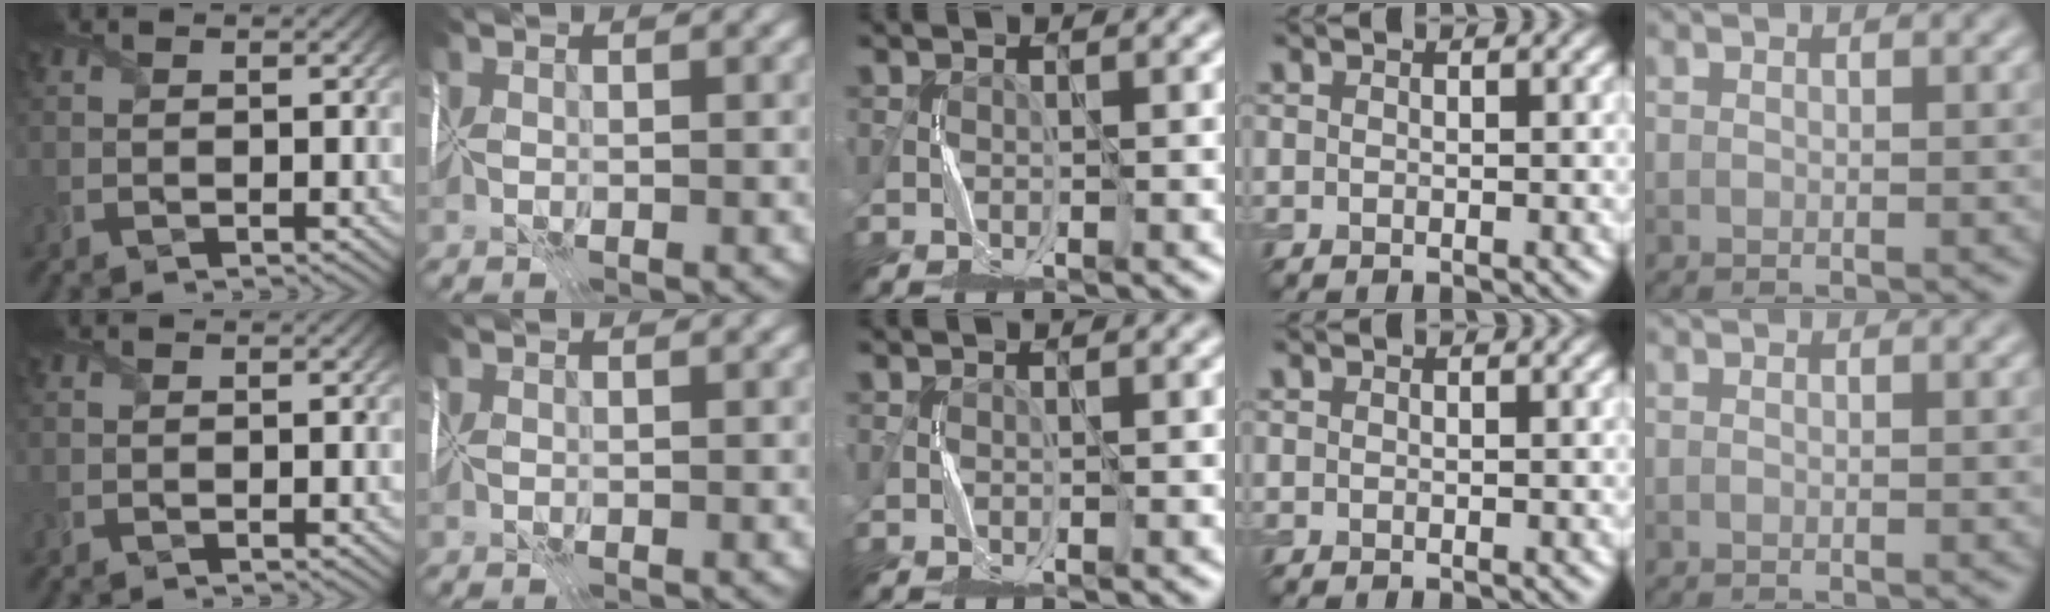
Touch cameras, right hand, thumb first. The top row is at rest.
{}